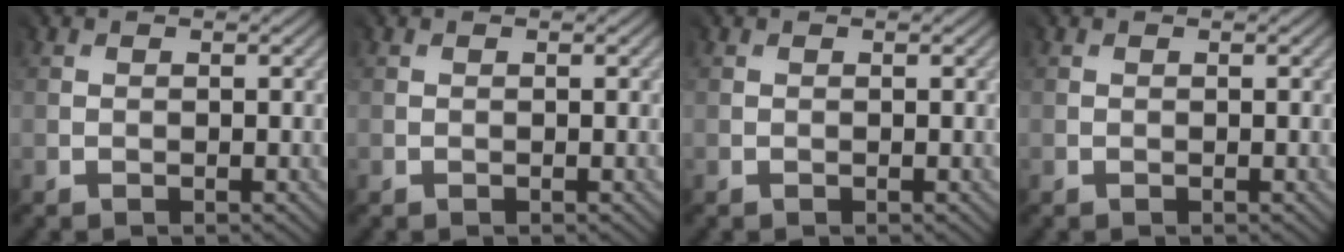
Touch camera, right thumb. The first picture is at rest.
{"total": 0.0}
{"total": 0.0}
{"total": 0.0}